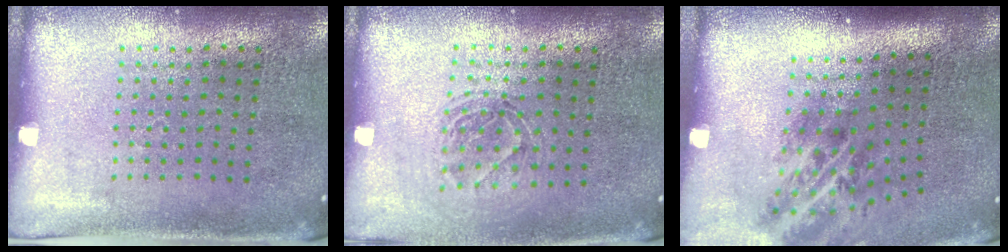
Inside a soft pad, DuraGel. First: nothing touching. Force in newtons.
{"total": 1.3, "press": 1.1, "slide": 0.6}
{"total": 2.0, "press": 1.2, "slide": 1.6}